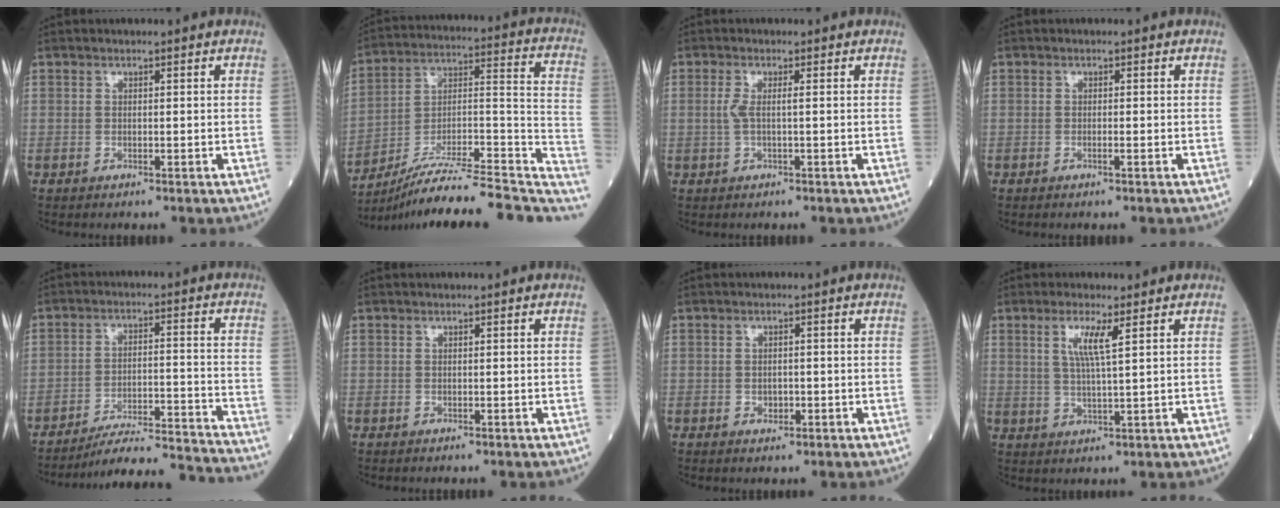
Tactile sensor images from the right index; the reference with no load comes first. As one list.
[{"total": 23.7, "force": [-20.2, 2.4, 12.1], "torque": [-0.141, 0.026, -0.312]}, {"total": 2.2, "force": [0.1, 0.3, 2.2], "torque": [-0.054, 0.002, 0.002]}, {"total": 0.7, "force": [-0.3, -0.1, 0.6], "torque": [-0.014, 0.000, -0.006]}, {"total": 16.3, "force": [-15.8, -1.5, 3.6], "torque": [-0.046, -0.005, -0.230]}, {"total": 0.0}, {"total": 1.7, "force": [-0.5, 1.1, 1.1], "torque": [-0.017, 0.002, -0.005]}, {"total": 4.5, "force": [1.9, -0.1, 4.1], "torque": [-0.083, -0.003, 0.037]}]